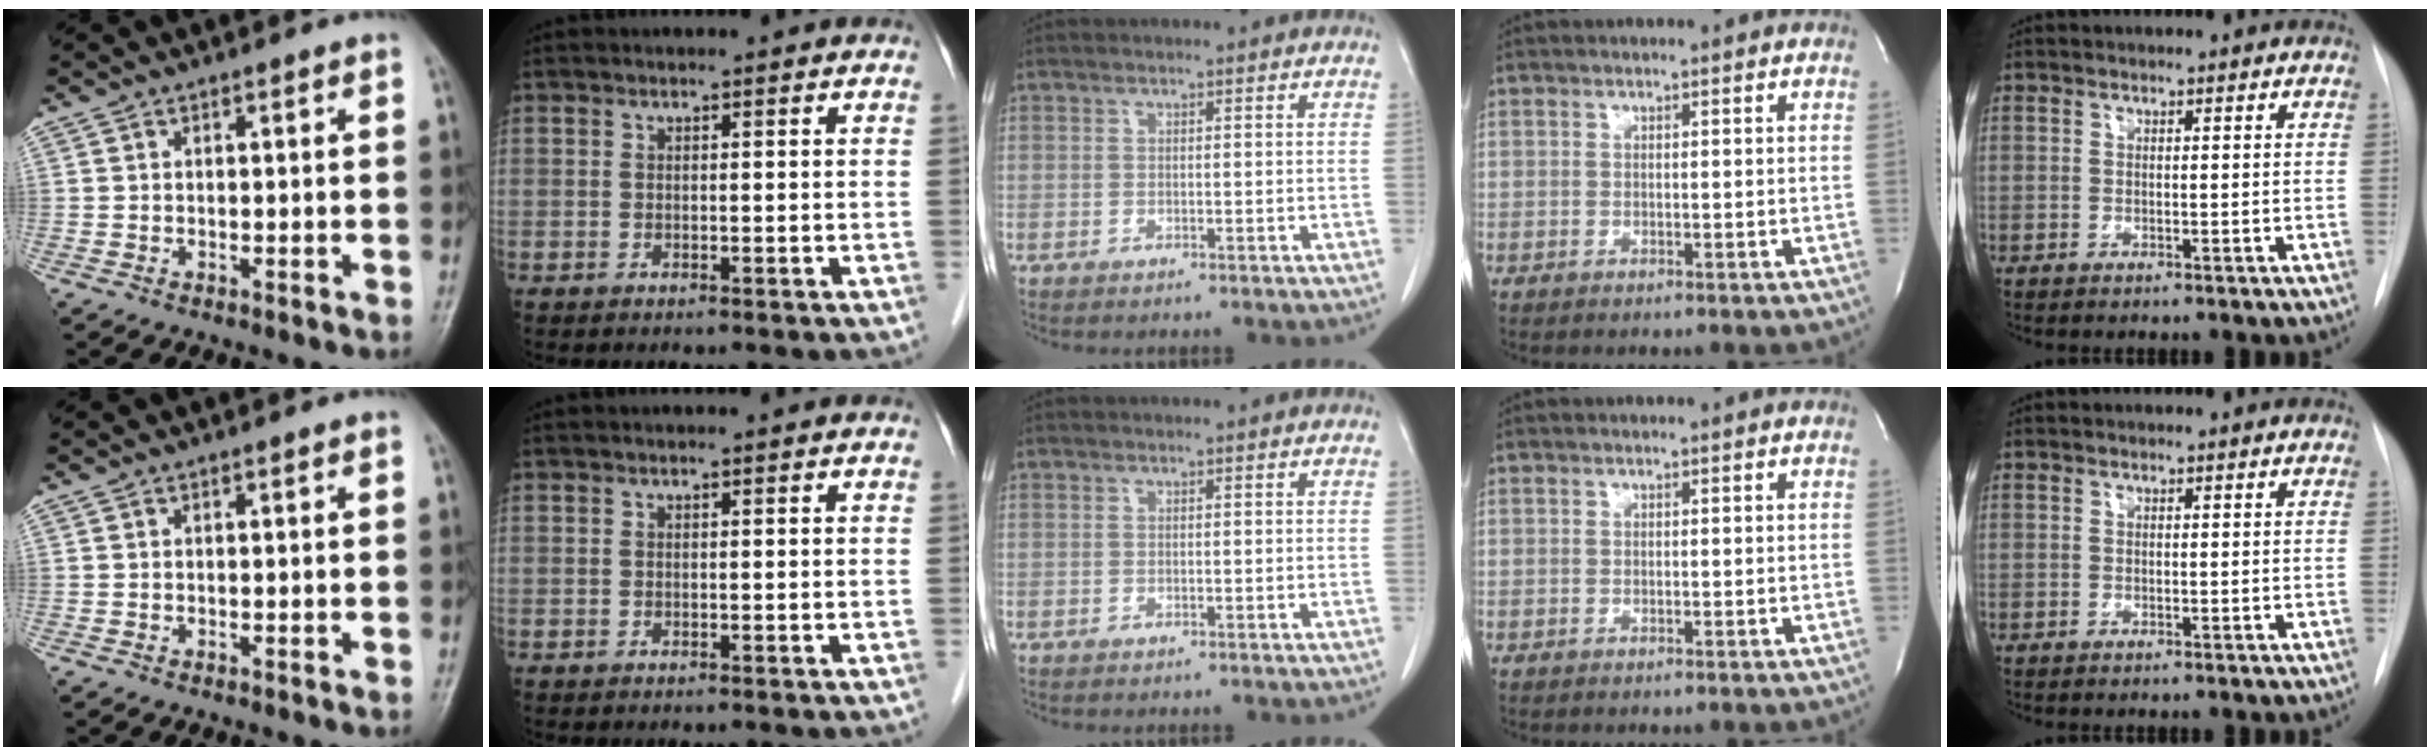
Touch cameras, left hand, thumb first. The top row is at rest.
{}